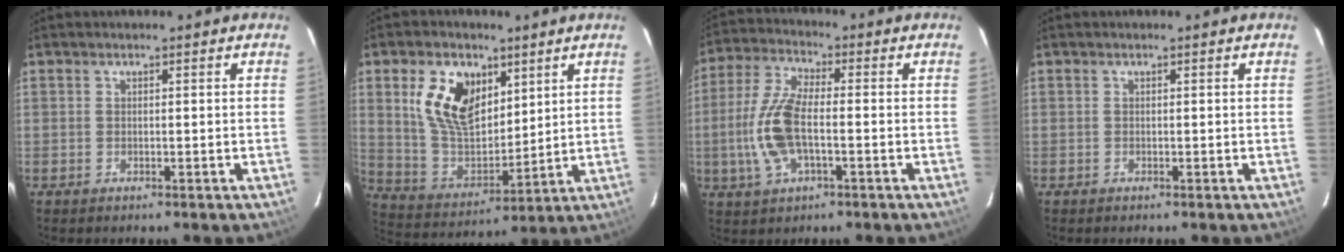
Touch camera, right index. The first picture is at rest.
{"total": 14.3, "force": [5.9, 8.7, 9.7], "torque": [-0.191, 0.013, 0.124]}
{"total": 11.4, "force": [-2.2, 4.6, 10.2], "torque": [-0.227, 0.005, -0.046]}
{"total": 0.0}